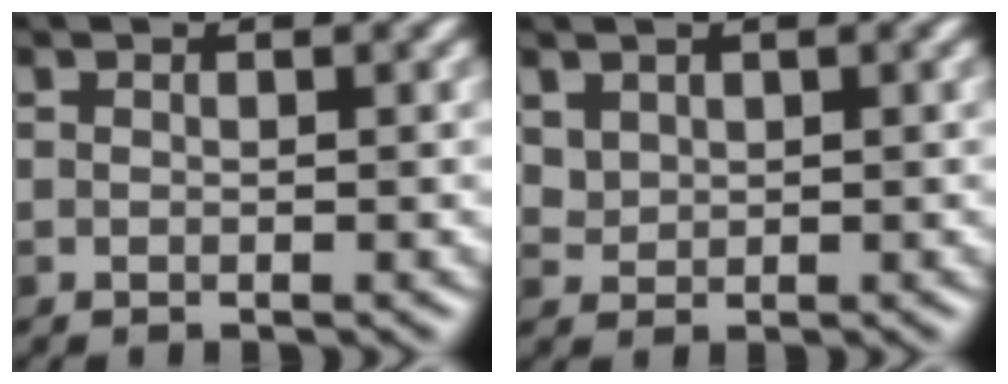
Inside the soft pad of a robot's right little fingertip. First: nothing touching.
{"total": 1.9, "force": [1.2, 1.3, 0.7], "torque": [-0.024, 0.000, 0.040]}